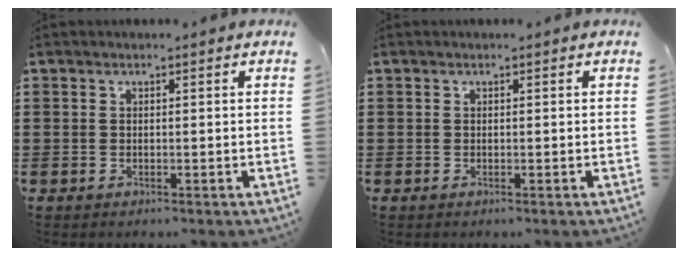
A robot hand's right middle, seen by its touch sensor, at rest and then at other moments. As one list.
[{"total": 0.0}]